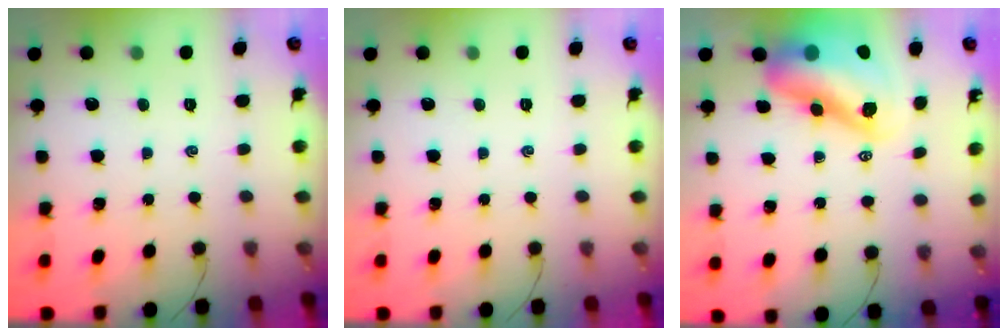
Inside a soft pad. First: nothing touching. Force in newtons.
{"total": 0.0}
{"total": 17.5, "press": 16.9, "slide": 4.7}